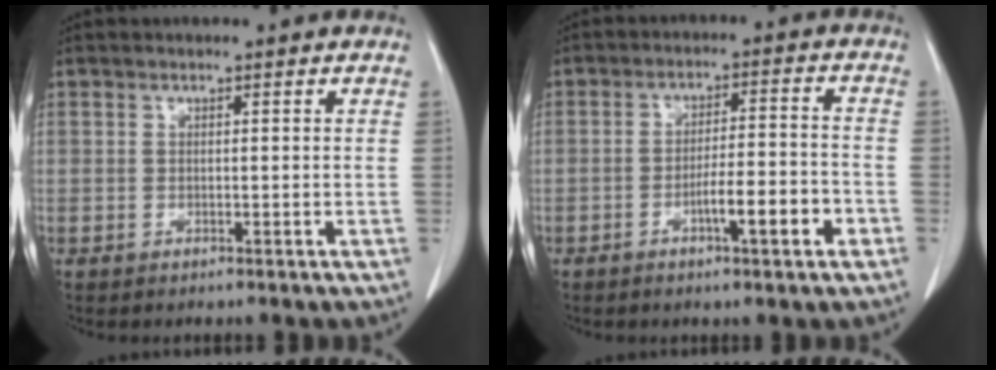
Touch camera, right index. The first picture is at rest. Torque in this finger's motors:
{"motor_torque": [0.93, -0.59, 0.41, 0.11]}